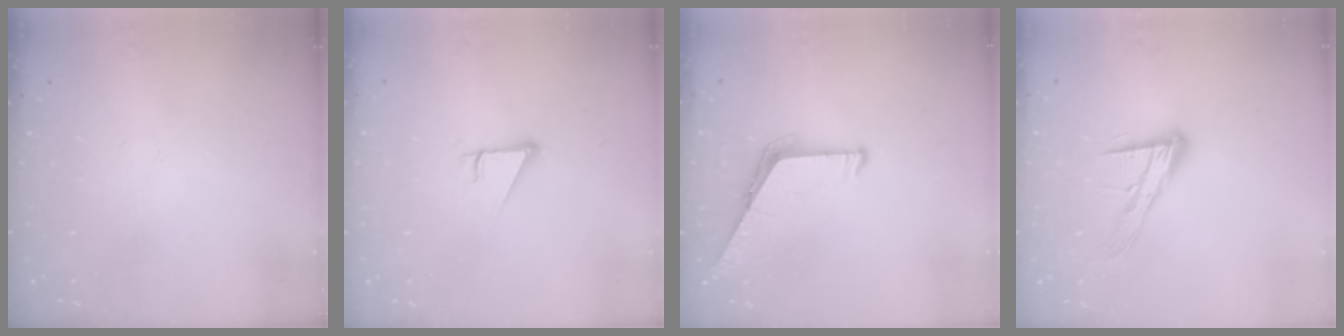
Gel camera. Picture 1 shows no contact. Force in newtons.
{"total": 3.0, "press": 3.0, "slide": 0.1}
{"total": 6.5, "press": 6.4, "slide": 0.5}
{"total": 13.4, "press": 13.3, "slide": 1.1}